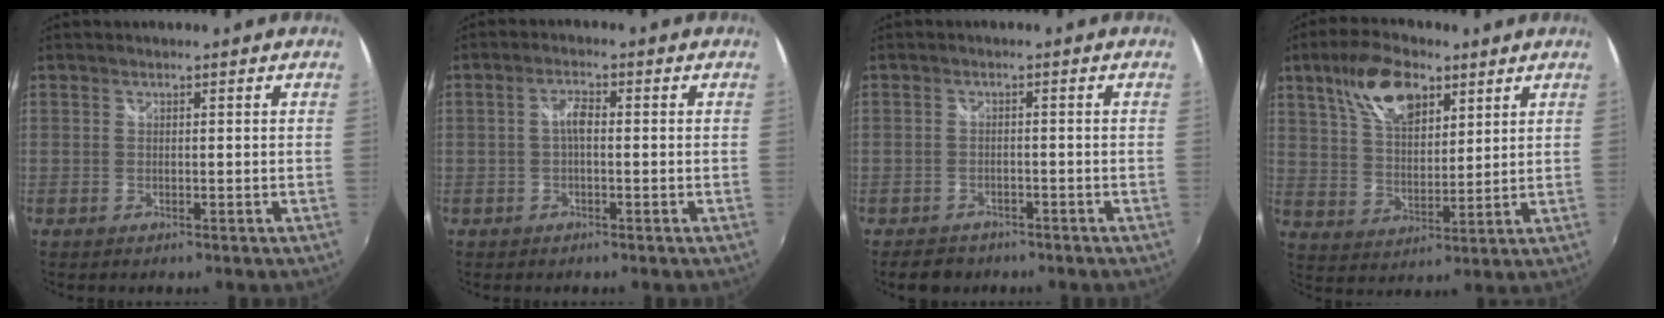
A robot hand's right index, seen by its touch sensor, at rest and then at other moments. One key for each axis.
{"total": 2.5, "fx": -0.3, "fy": 1.0, "fz": 2.3, "tx": -0.046, "ty": 0.008, "tz": -0.007}
{"total": 5.1, "fx": -3.8, "fy": 2.8, "fz": 1.8, "tx": -0.046, "ty": -0.007, "tz": -0.055}
{"total": 12.5, "fx": 7.0, "fy": 5.9, "fz": 8.5, "tx": -0.156, "ty": 0.023, "tz": 0.129}